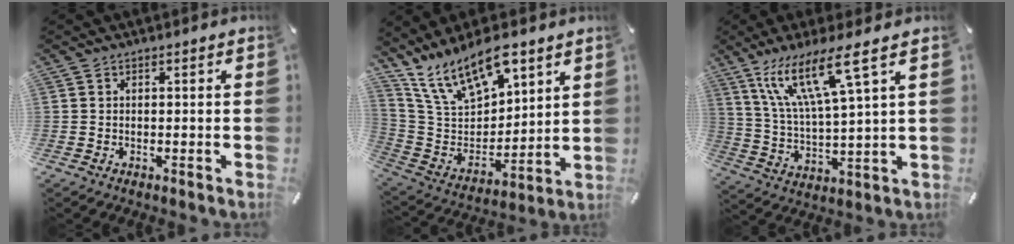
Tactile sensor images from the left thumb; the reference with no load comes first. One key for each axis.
{"total": 16.3, "fx": 12.2, "fy": 7.6, "fz": 7.6, "tx": -0.168, "ty": -0.076, "tz": 0.223}
{"total": 15.0, "fx": 9.0, "fy": 2.0, "fz": 11.7, "tx": -0.253, "ty": -0.033, "tz": 0.147}